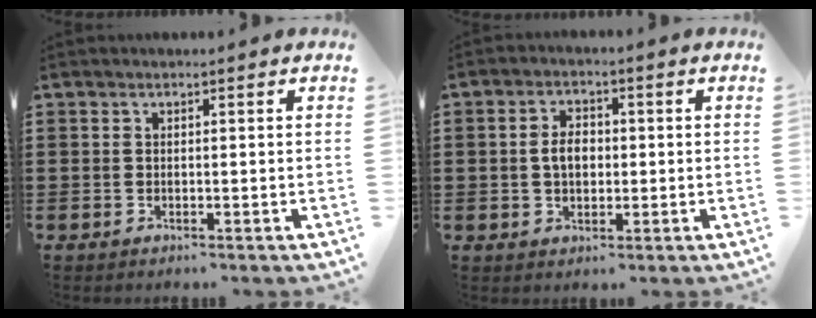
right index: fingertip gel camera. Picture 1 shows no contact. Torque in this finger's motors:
{"motor_torque": [0.10, 0.00, 0.23, 0.11]}